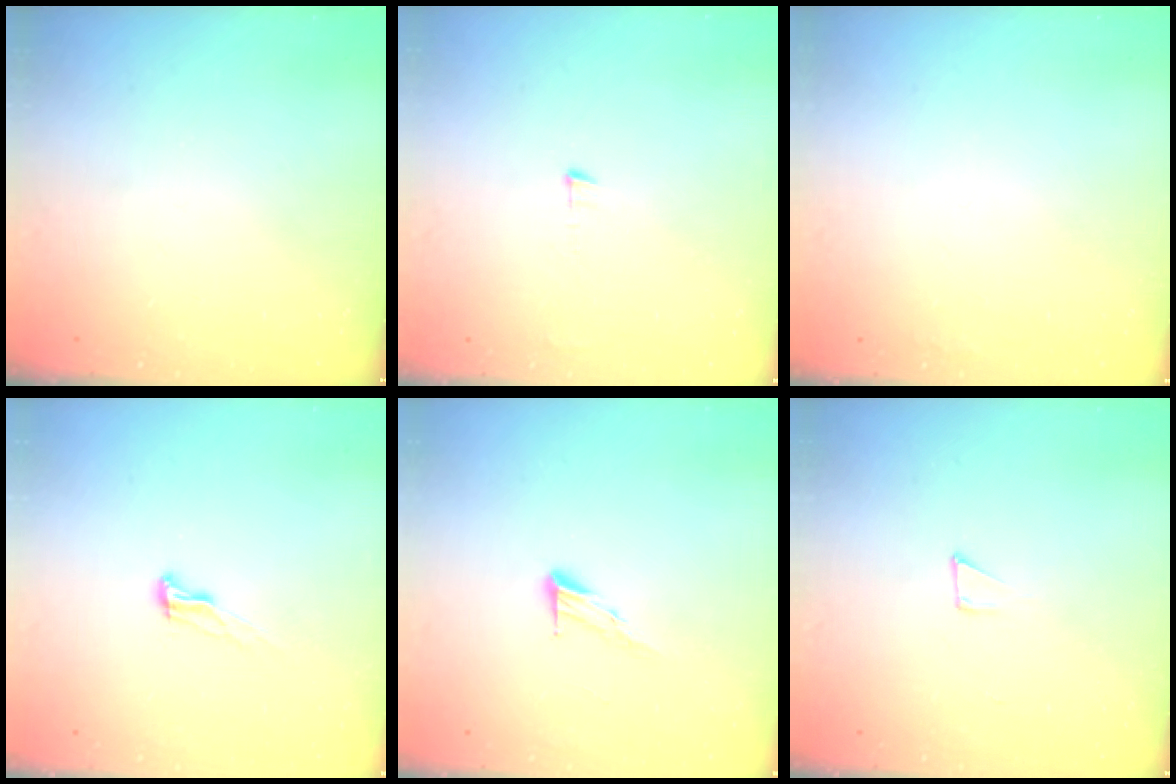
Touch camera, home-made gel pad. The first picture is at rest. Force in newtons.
{"total": 6.1, "press": 6.1, "slide": 0.4}
{"total": 1.6, "press": 1.5, "slide": 0.1}
{"total": 6.2, "press": 6.1, "slide": 0.7}
{"total": 7.2, "press": 7.2, "slide": 0.6}
{"total": 4.3, "press": 4.2, "slide": 0.3}